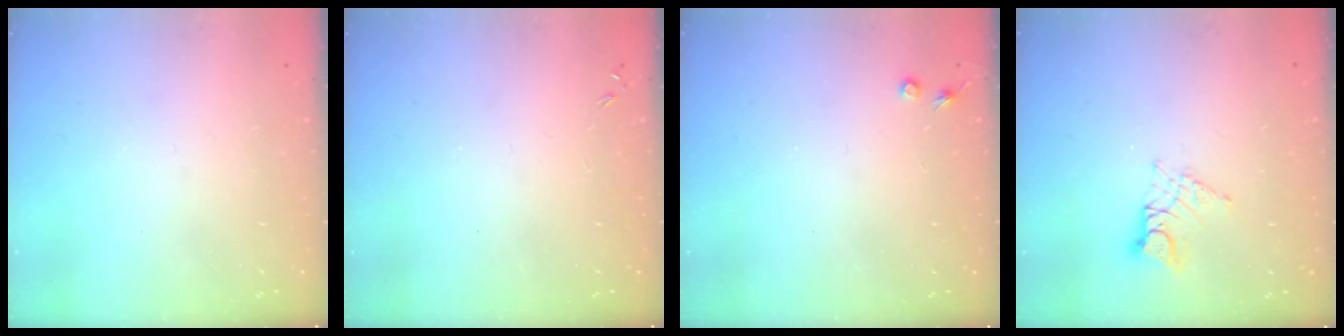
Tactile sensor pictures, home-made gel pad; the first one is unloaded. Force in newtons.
{"total": 0.0}
{"total": 3.1, "press": 3.1, "slide": 0.6}
{"total": 7.1, "press": 7.1, "slide": 0.5}